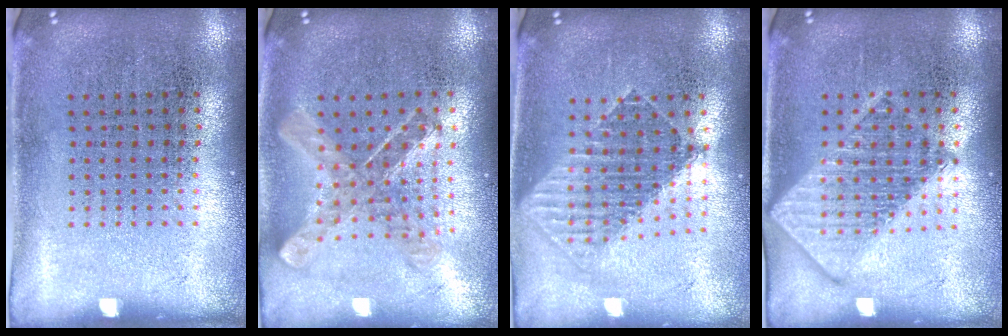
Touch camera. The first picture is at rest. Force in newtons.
{"total": 0.9, "press": 0.9, "slide": 0.1}
{"total": 1.7, "press": 1.5, "slide": 0.9}
{"total": 2.7, "press": 2.7, "slide": 0.3}